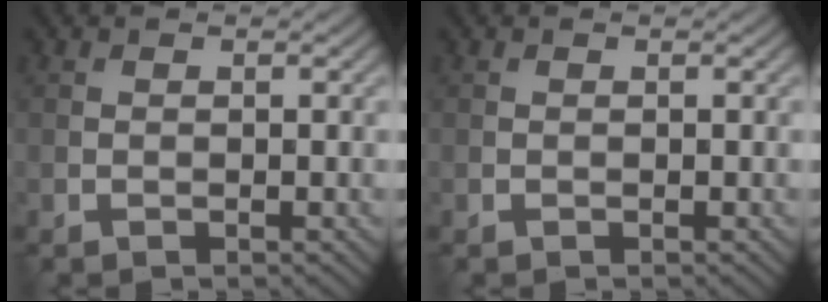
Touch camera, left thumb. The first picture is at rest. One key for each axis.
{"total": 0.0}